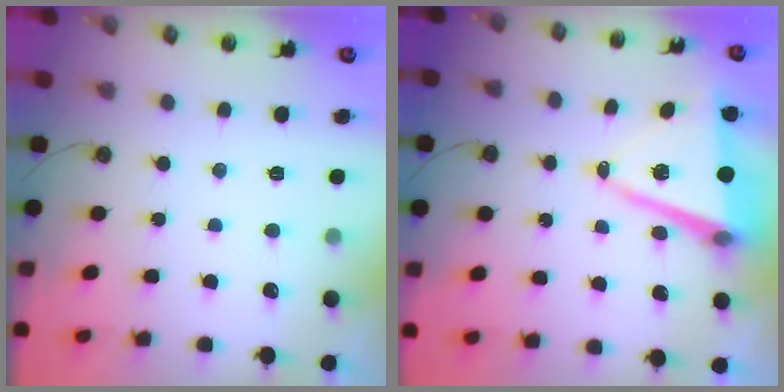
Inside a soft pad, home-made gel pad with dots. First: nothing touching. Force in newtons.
{"total": 11.0, "press": 10.2, "slide": 4.1}